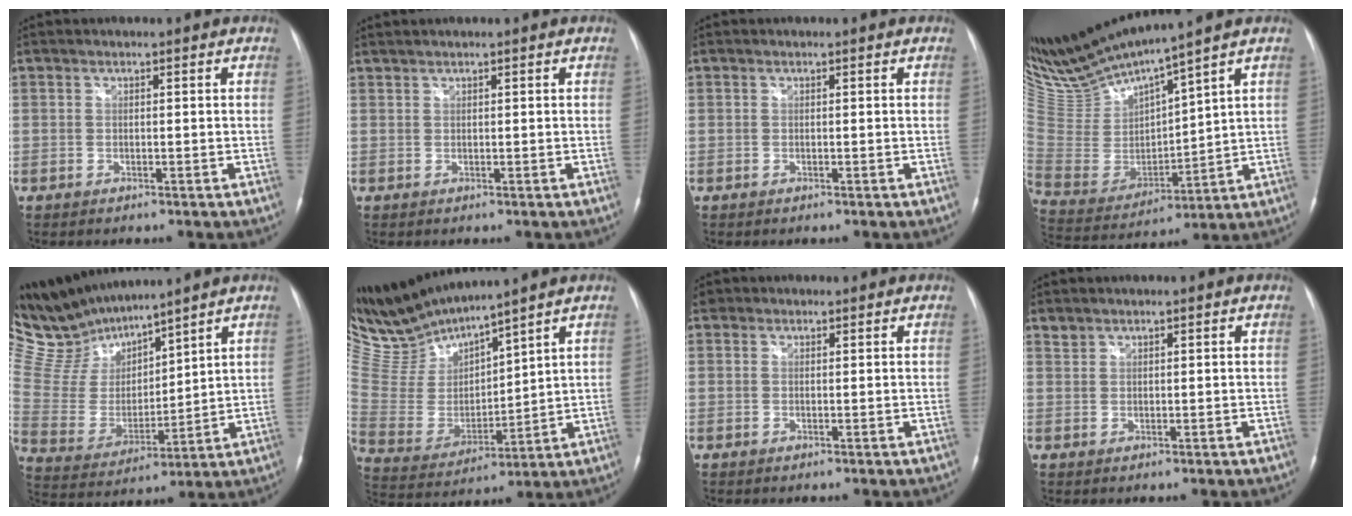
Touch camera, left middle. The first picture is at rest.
{"total": 1.0, "force": [0.9, -0.1, 0.3], "torque": [-0.009, 0.011, 0.024]}
{"total": 0.0}
{"total": 14.3, "force": [13.3, -0.5, 5.2], "torque": [-0.118, -0.017, 0.277]}
{"total": 13.8, "force": [13.1, 2.3, 3.4], "torque": [-0.092, 0.008, 0.276]}
{"total": 11.1, "force": [10.9, -0.2, 1.9], "torque": [-0.067, -0.003, 0.240]}
{"total": 1.3, "force": [0.9, 0.9, -0.1], "torque": [0.005, 0.011, 0.012]}
{"total": 1.1, "force": [1.0, 0.4, -0.1], "torque": [0.001, 0.006, 0.021]}